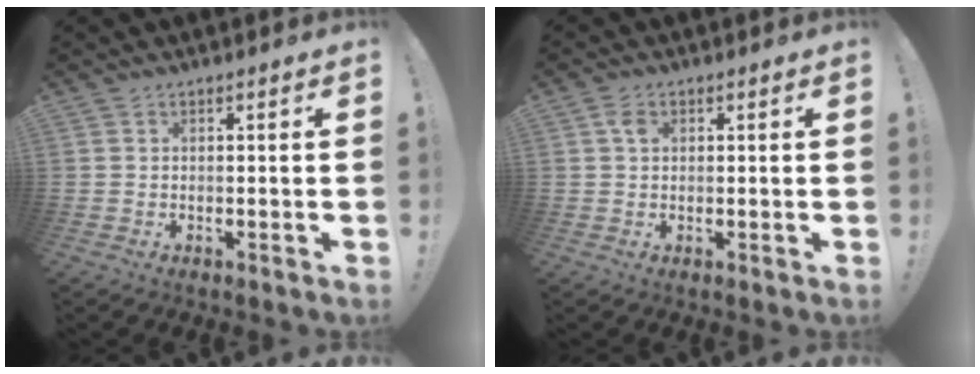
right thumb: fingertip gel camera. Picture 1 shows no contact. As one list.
[{"total": 2.9, "force": [1.1, 1.8, 1.9], "torque": [-0.033, 0.005, 0.018]}]